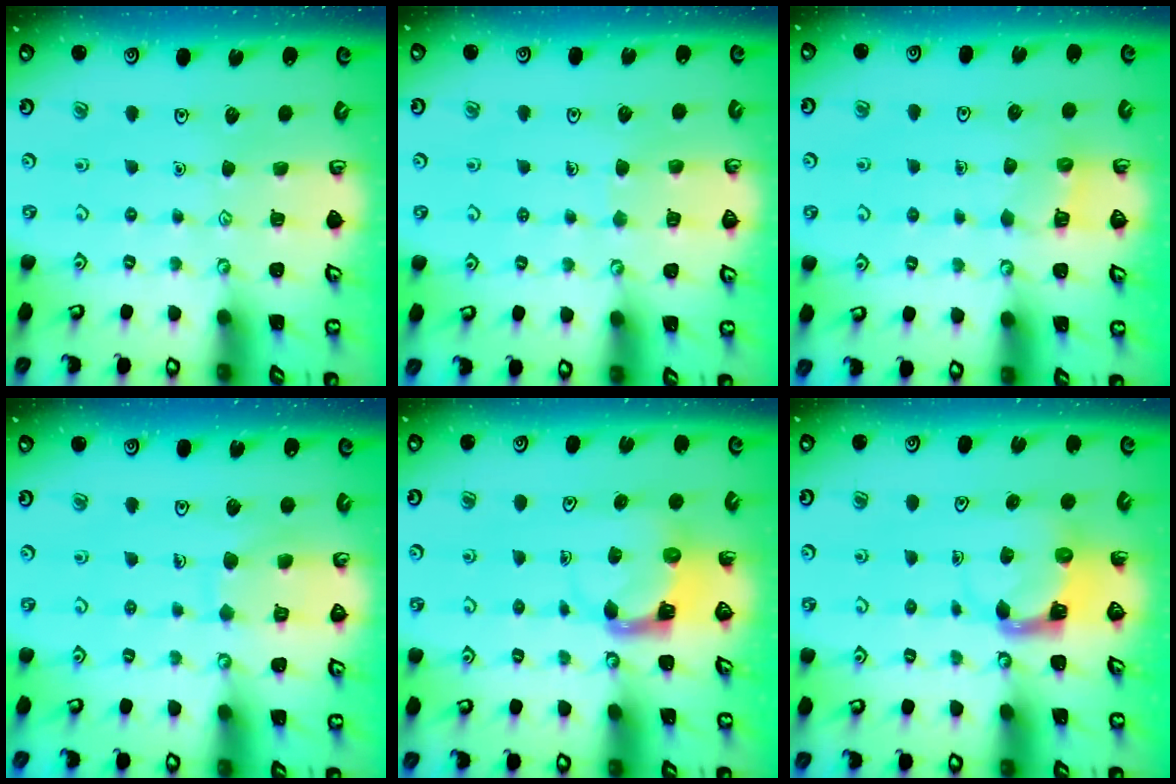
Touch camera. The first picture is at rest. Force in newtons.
{"total": 5.9, "press": 5.9, "slide": 0.5}
{"total": 5.1, "press": 5.1, "slide": 0.3}
{"total": 8.1, "press": 8.1, "slide": 0.7}
{"total": 3.9, "press": 3.9, "slide": 0.7}
{"total": 3.9, "press": 3.9, "slide": 0.7}